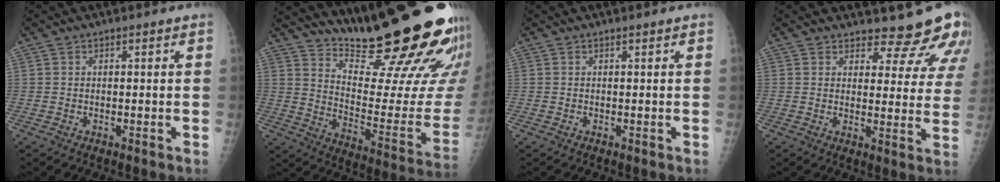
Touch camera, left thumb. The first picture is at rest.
{"total": 30.0, "force": [23.1, 5.4, 18.4], "torque": [-0.230, -0.164, 0.325]}
{"total": 0.0}
{"total": 10.5, "force": [9.7, 3.5, 1.6], "torque": [0.022, -0.077, 0.100]}